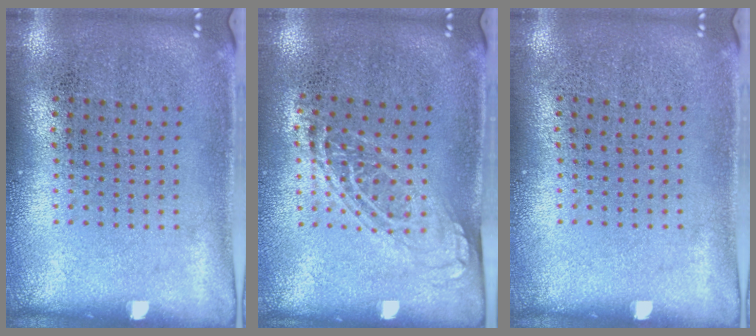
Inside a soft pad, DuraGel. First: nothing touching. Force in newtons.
{"total": 1.4, "press": 1.1, "slide": 0.8}
{"total": 0.0}